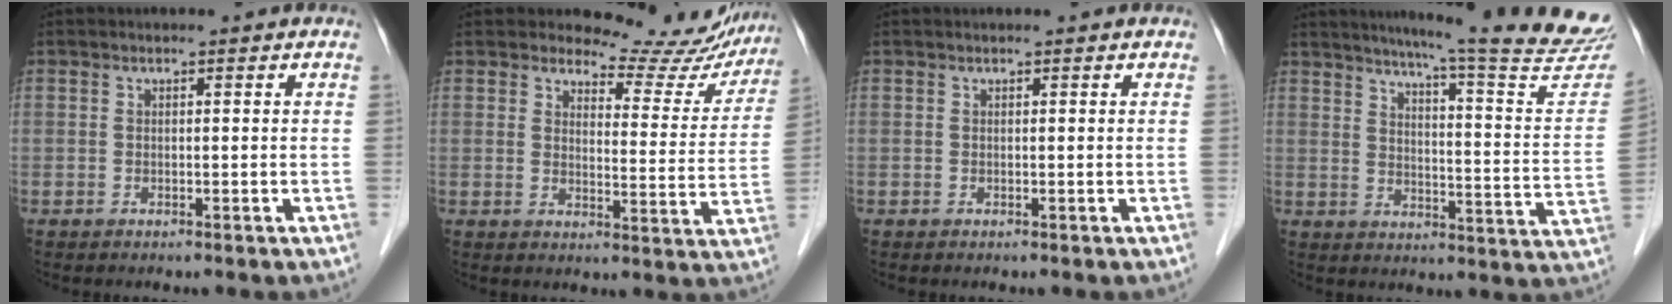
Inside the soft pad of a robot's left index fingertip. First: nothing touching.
{"total": 13.5, "force": [12.9, 3.6, 1.1], "torque": [0.013, -0.049, 0.130]}
{"total": 0.7, "force": [0.7, 0.1, 0.1], "torque": [-0.001, 0.008, 0.008]}
{"total": 23.4, "force": [21.0, -0.1, 10.2], "torque": [-0.139, -0.085, 0.251]}